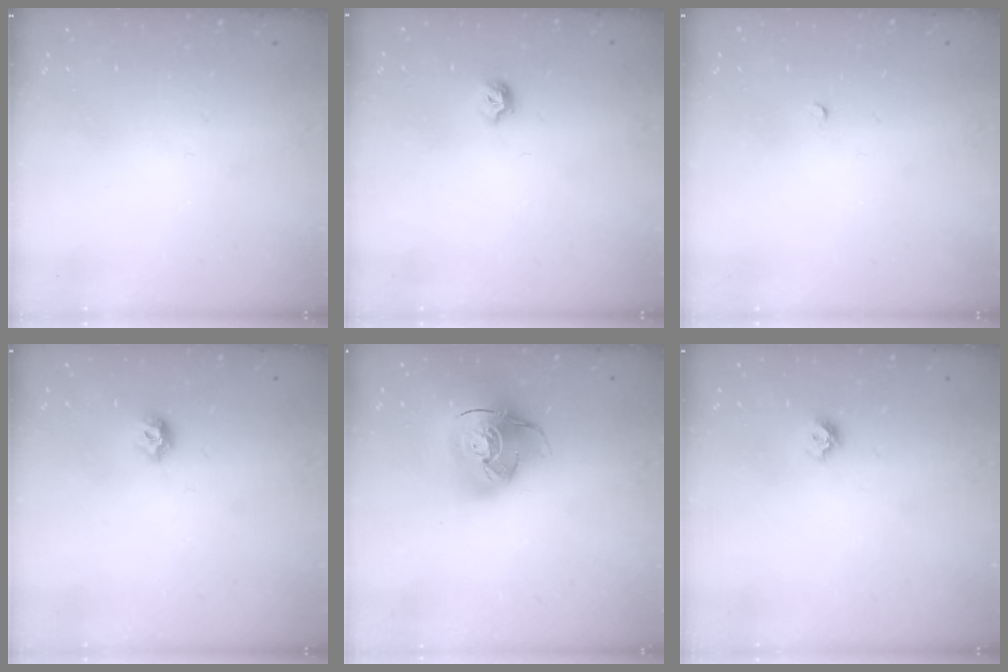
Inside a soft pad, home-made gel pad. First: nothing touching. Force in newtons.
{"total": 5.3, "press": 5.3, "slide": 0.9}
{"total": 2.0, "press": 2.0, "slide": 0.3}
{"total": 6.4, "press": 6.3, "slide": 0.8}
{"total": 14.9, "press": 14.8, "slide": 1.9}
{"total": 5.7, "press": 5.7, "slide": 0.5}